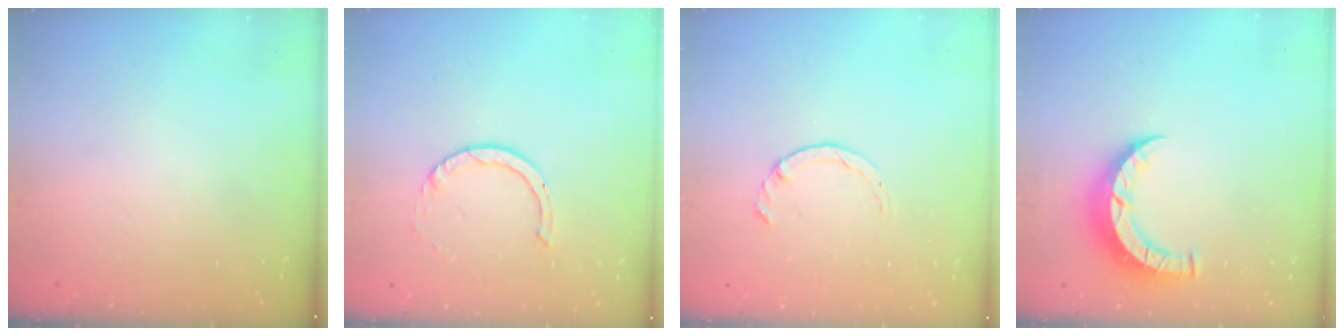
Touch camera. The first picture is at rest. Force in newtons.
{"total": 2.2, "press": 2.2, "slide": 0.2}
{"total": 2.2, "press": 2.1, "slide": 0.4}
{"total": 7.1, "press": 7.0, "slide": 0.8}